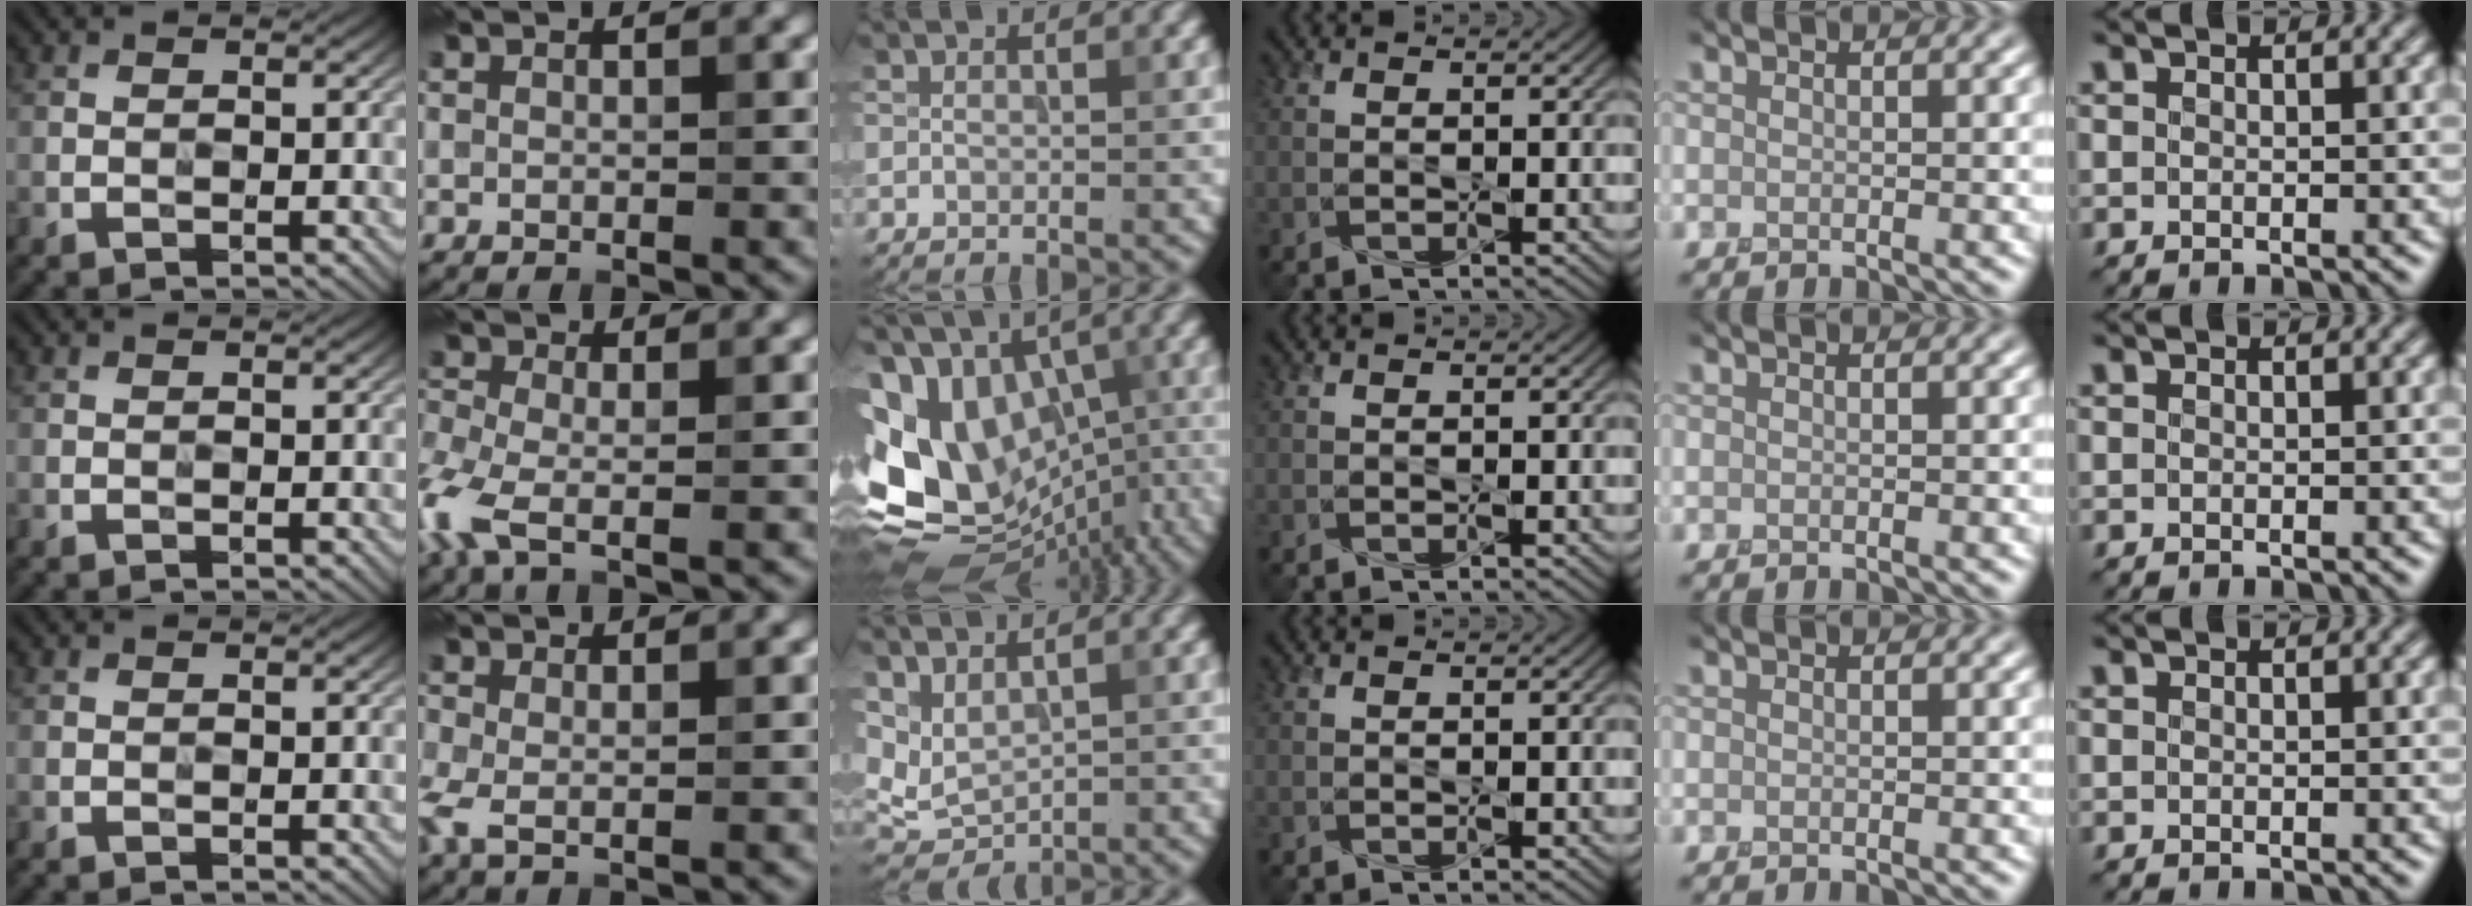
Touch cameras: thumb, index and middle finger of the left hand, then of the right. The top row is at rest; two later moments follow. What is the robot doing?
{"motion": "press", "object": "button"}